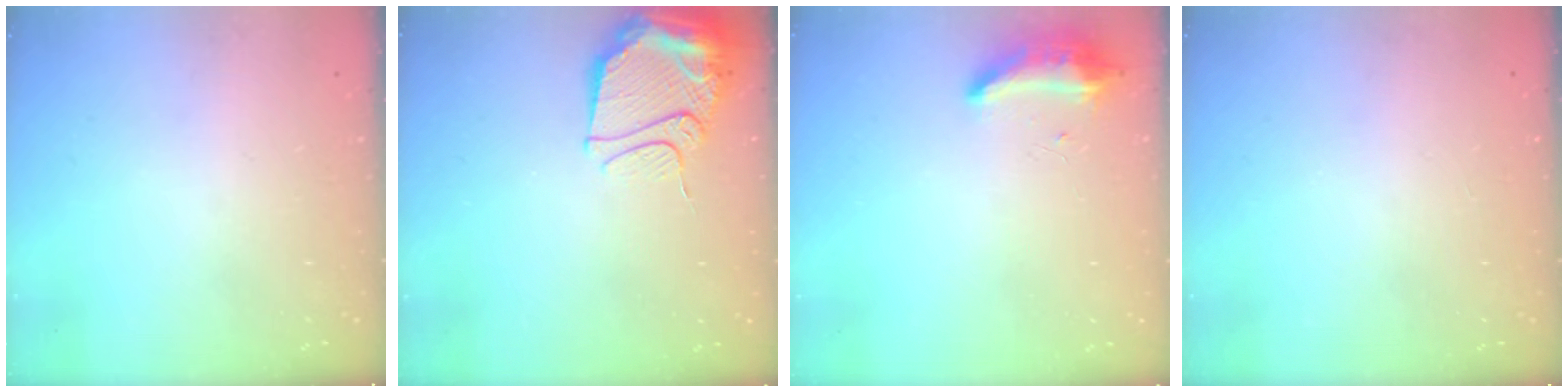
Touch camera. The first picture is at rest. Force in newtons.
{"total": 13.0, "press": 12.9, "slide": 1.2}
{"total": 8.3, "press": 8.2, "slide": 0.7}
{"total": 0.0}